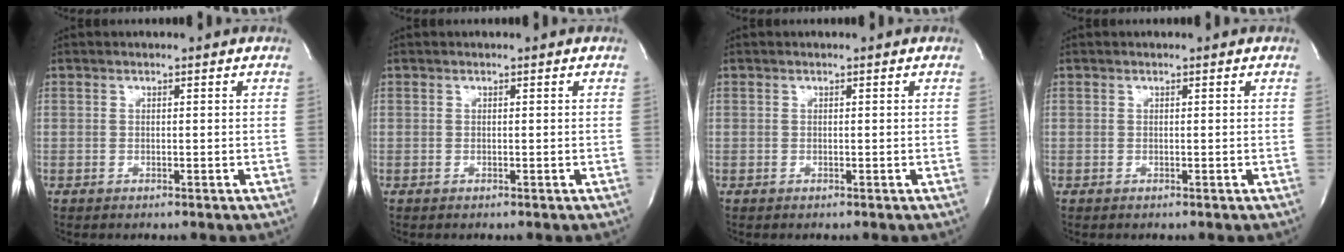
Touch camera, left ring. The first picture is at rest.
{"total": 0.0}
{"total": 0.0}
{"total": 0.0}